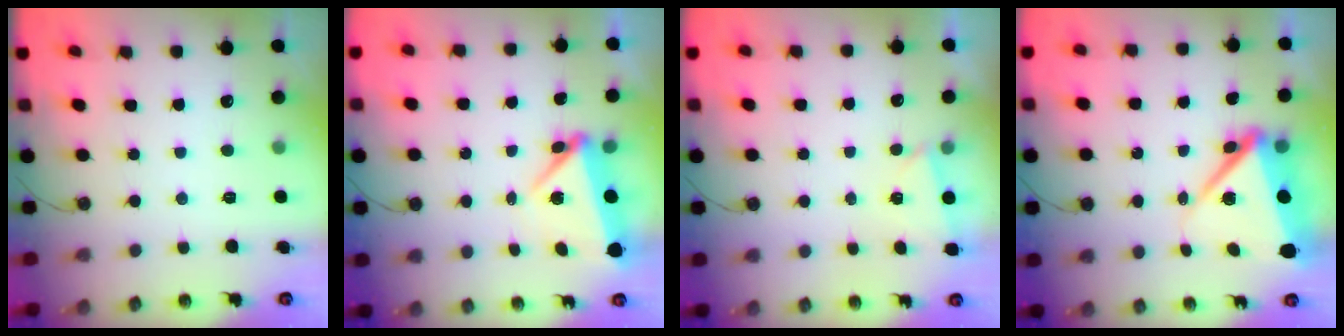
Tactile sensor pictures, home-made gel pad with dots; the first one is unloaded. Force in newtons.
{"total": 7.3, "press": 7.2, "slide": 0.5}
{"total": 0.6, "press": 0.0, "slide": 0.6}
{"total": 11.0, "press": 10.8, "slide": 1.8}